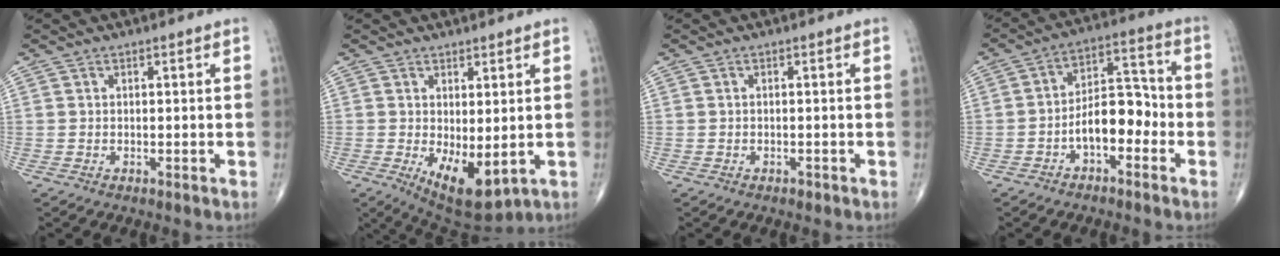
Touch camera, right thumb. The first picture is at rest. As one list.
[{"total": 9.3, "force": [-1.6, 4.1, 8.2], "torque": [-0.117, -0.022, -0.008]}, {"total": 0.6, "force": [-0.5, 0.3, 0.2], "torque": [-0.002, -0.002, -0.009]}, {"total": 9.5, "force": [-3.3, 5.2, 7.2], "torque": [-0.092, 0.044, -0.064]}]